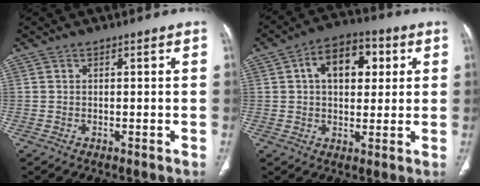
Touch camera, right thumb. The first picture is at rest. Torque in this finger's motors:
{"motor_torque": [0.63, 3.25, 1.23, -0.02, 0.06]}